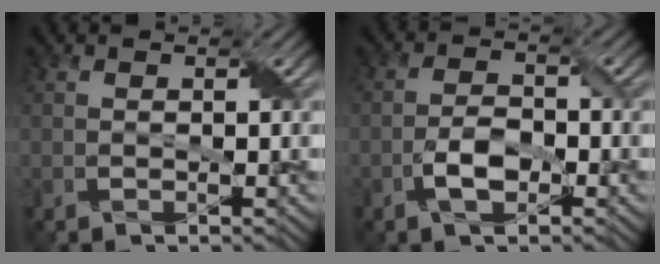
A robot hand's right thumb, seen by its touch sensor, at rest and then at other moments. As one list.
[{"total": 4.2, "force": [-1.9, 2.0, 3.1], "torque": [-0.064, 0.004, -0.039]}]